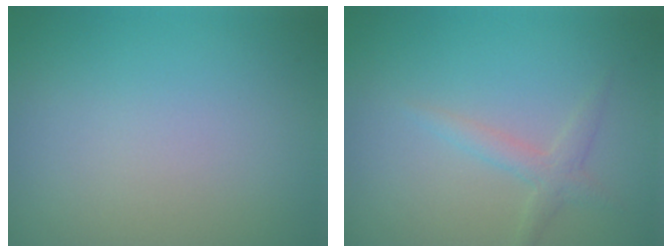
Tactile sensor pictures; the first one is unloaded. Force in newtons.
{"total": 1.8, "press": 1.8, "slide": 0.1}